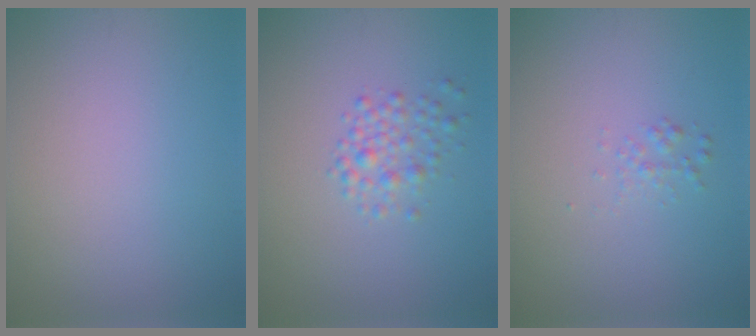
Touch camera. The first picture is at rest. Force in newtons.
{"total": 2.1, "press": 2.1, "slide": 0.1}
{"total": 0.9, "press": 0.9, "slide": 0.1}